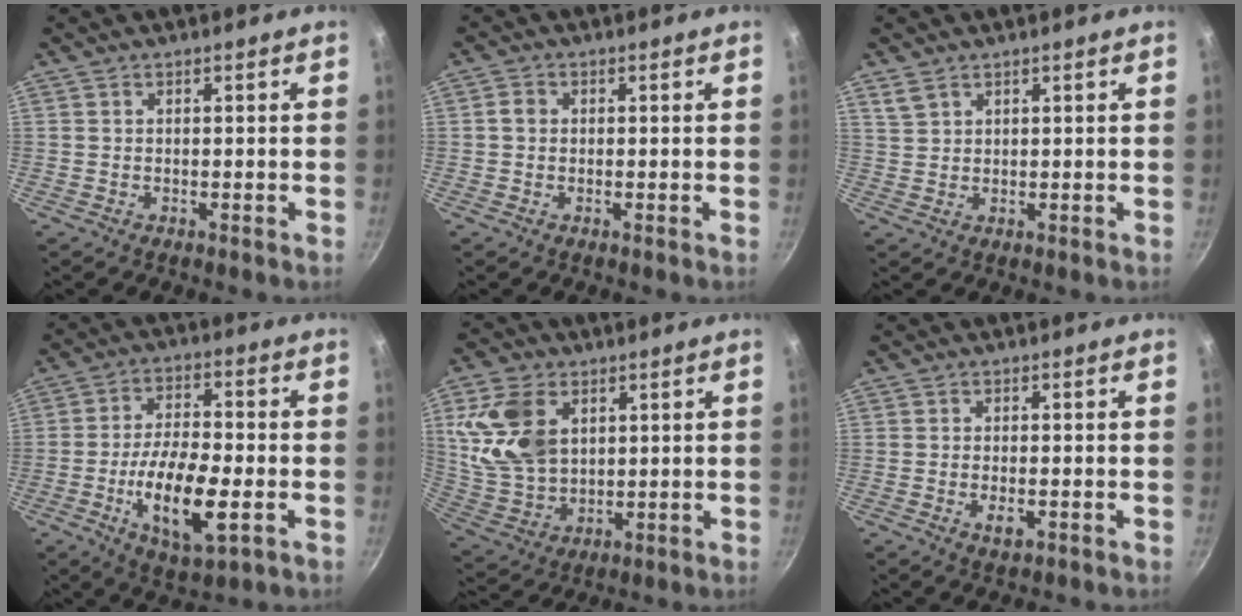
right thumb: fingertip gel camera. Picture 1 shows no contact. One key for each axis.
{"total": 1.8, "fx": 0.0, "fy": 1.6, "fz": 0.9, "tx": -0.011, "ty": 0.008, "tz": -0.003}
{"total": 2.7, "fx": 1.8, "fy": 1.6, "fz": 1.1, "tx": -0.018, "ty": 0.000, "tz": 0.040}
{"total": 14.4, "fx": -4.0, "fy": 5.5, "fz": 12.7, "tx": -0.226, "ty": 0.011, "tz": -0.070}
{"total": 14.6, "fx": 4.2, "fy": 10.1, "fz": 9.6, "tx": -0.168, "ty": -0.017, "tz": 0.096}
{"total": 2.7, "fx": -0.8, "fy": 1.2, "fz": 2.2, "tx": -0.042, "ty": -0.001, "tz": -0.014}